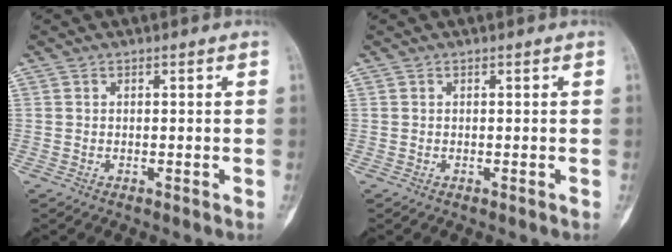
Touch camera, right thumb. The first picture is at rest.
{"total": 0.0}